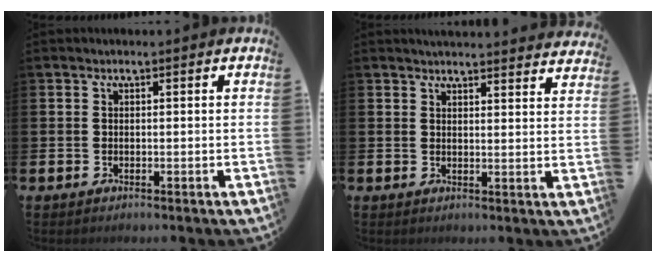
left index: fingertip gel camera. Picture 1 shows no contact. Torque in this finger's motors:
{"motor_torque": [0.80, -1.06, 0.12, 0.03]}